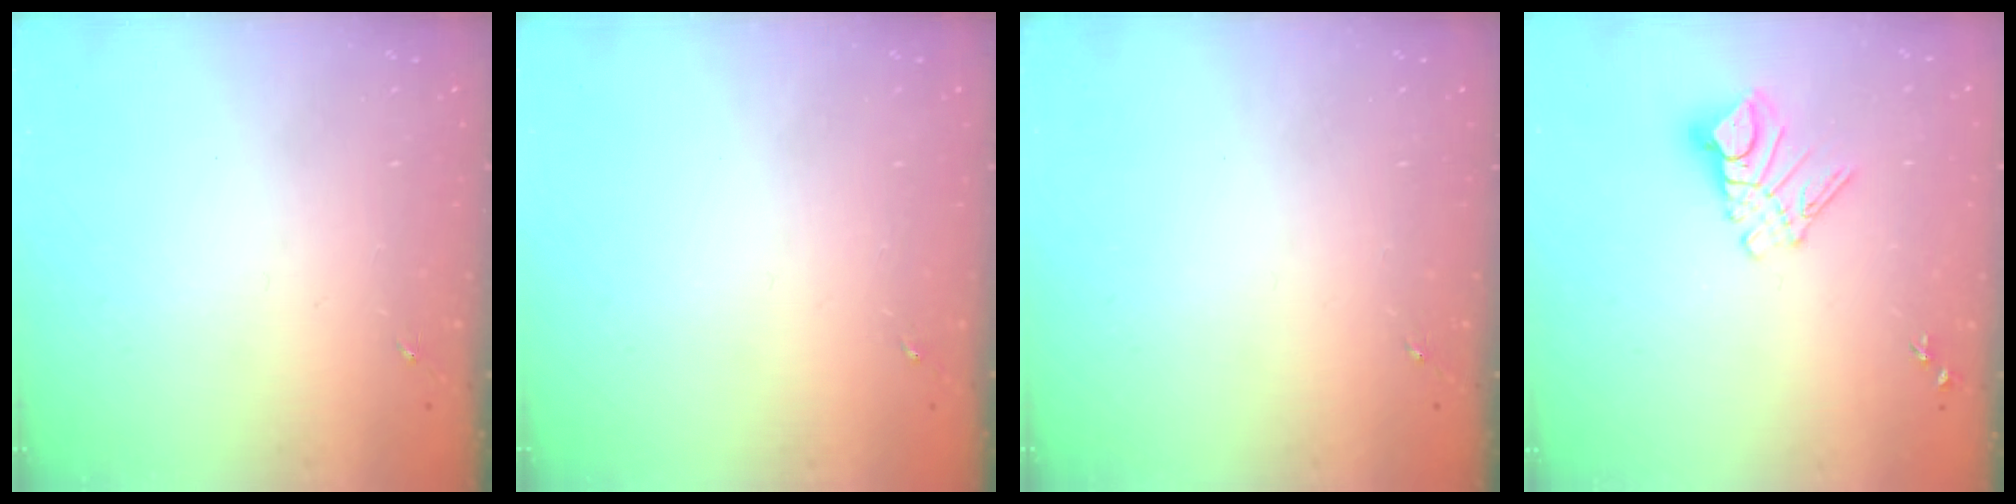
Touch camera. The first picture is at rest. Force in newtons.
{"total": 0.0}
{"total": 0.0}
{"total": 9.6, "press": 9.6, "slide": 1.0}